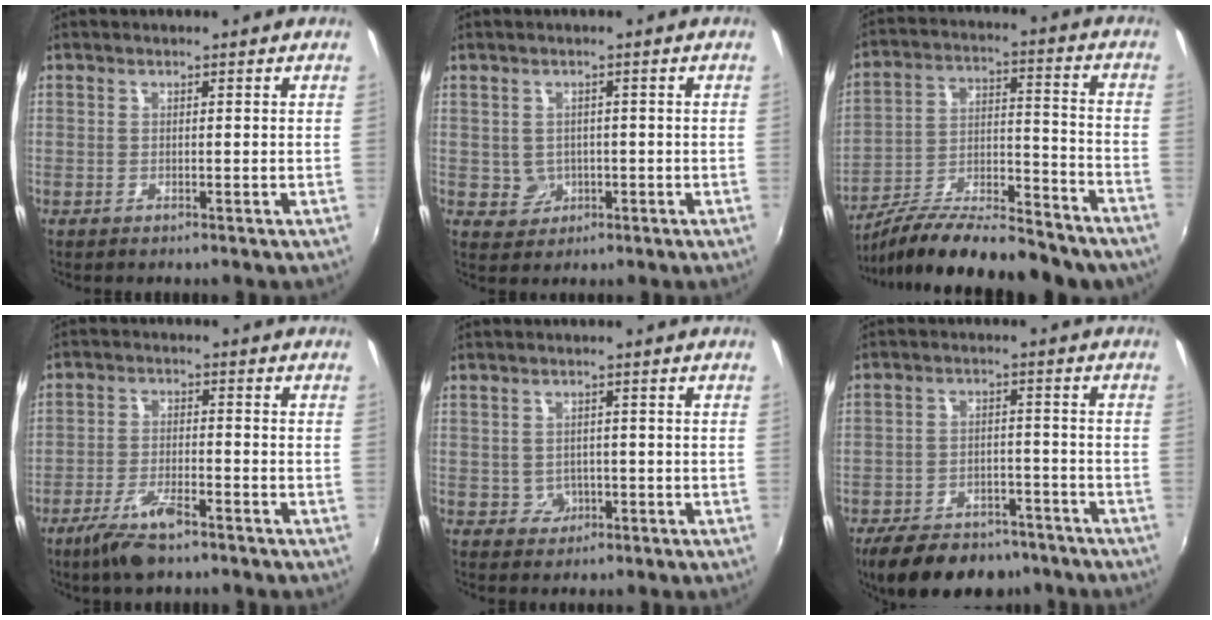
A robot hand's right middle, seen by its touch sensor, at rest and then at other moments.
{"total": 3.1, "force": [-0.3, 3.0, 0.6], "torque": [-0.014, 0.006, 0.002]}
{"total": 22.1, "force": [-17.5, 5.7, 12.4], "torque": [-0.214, -0.021, -0.266]}
{"total": 7.6, "force": [-5.3, 2.0, 5.0], "torque": [-0.117, -0.009, -0.100]}
{"total": 2.3, "force": [-0.6, 2.2, 0.3], "torque": [-0.008, 0.003, -0.004]}
{"total": 15.8, "force": [-12.0, 7.5, 6.9], "torque": [-0.157, -0.001, -0.173]}